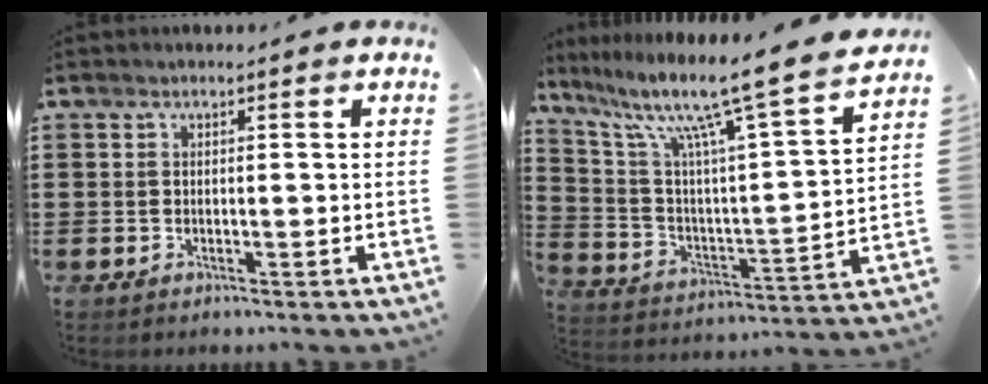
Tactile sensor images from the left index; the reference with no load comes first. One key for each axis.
{"total": 11.9, "fx": 9.2, "fy": 0.1, "fz": 7.6, "tx": -0.165, "ty": -0.071, "tz": 0.137}